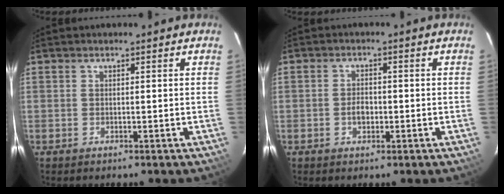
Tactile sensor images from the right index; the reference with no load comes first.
{"total": 2.6, "force": [-0.7, 1.7, 1.8], "torque": [-0.035, 0.002, -0.011]}